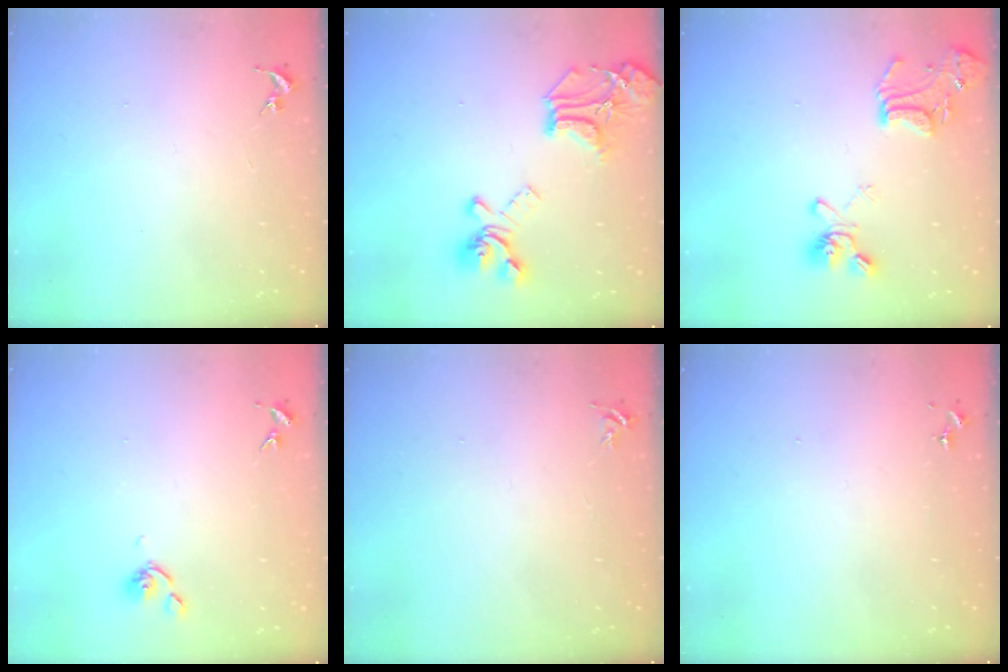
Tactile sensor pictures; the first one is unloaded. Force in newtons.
{"total": 20.8, "press": 20.7, "slide": 1.6}
{"total": 15.8, "press": 15.7, "slide": 1.9}
{"total": 6.0, "press": 5.9, "slide": 0.8}
{"total": 4.4, "press": 4.4, "slide": 0.6}
{"total": 0.0}